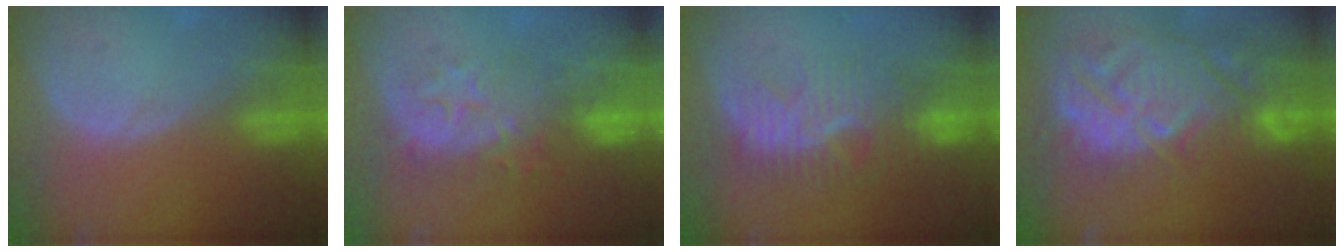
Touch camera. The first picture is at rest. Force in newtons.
{"total": 8.4, "press": 8.2, "slide": 1.4}
{"total": 8.6, "press": 8.0, "slide": 2.9}
{"total": 14.9, "press": 12.8, "slide": 7.7}